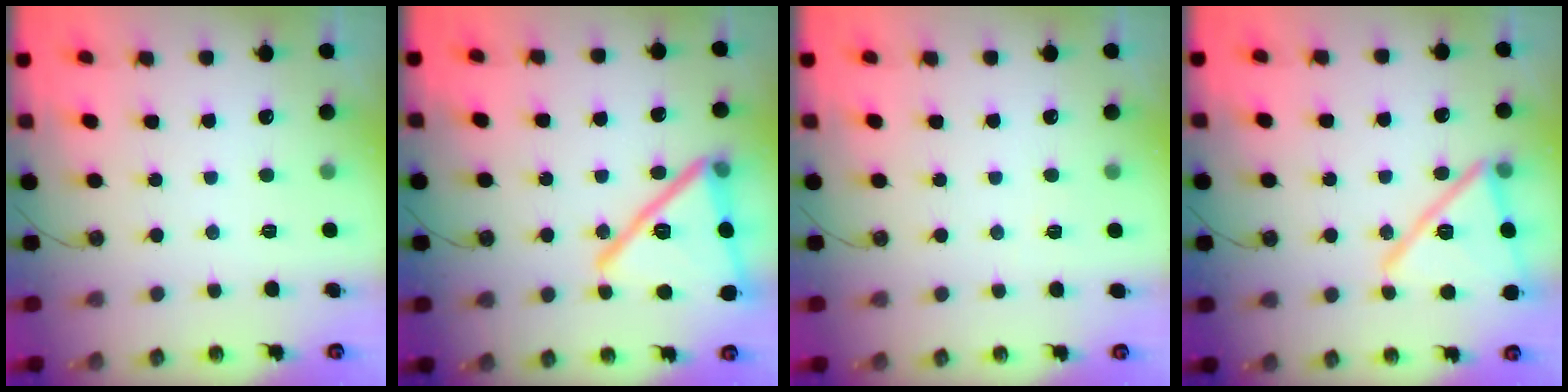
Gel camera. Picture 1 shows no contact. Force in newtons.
{"total": 25.4, "press": 22.9, "slide": 11.1}
{"total": 2.5, "press": 1.8, "slide": 1.7}
{"total": 19.2, "press": 19.2, "slide": 0.5}